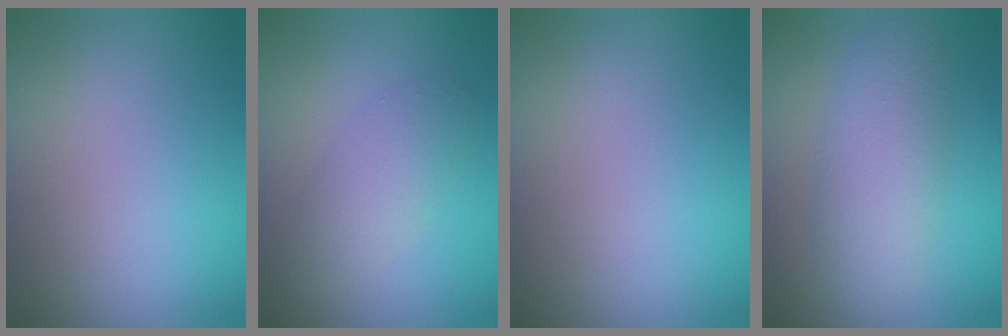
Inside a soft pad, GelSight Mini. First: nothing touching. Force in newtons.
{"total": 2.8, "press": 2.8, "slide": 0.2}
{"total": 0.0}
{"total": 5.3, "press": 5.3, "slide": 0.1}